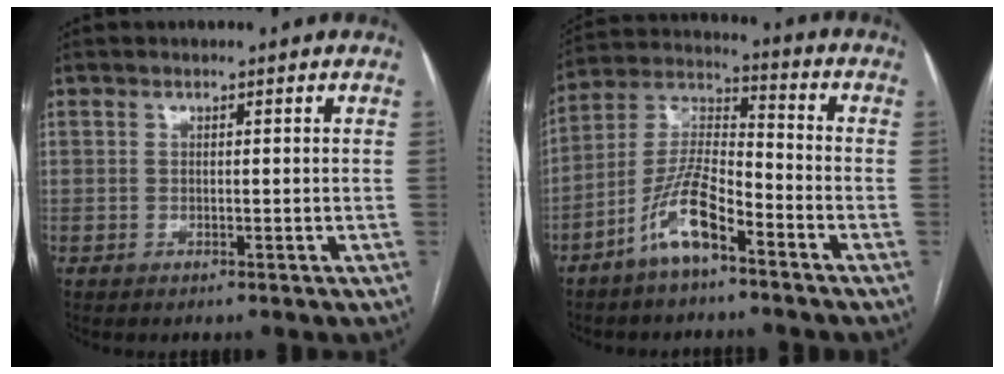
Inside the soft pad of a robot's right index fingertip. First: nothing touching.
{"total": 10.1, "force": [-6.1, 2.5, 7.6], "torque": [-0.166, 0.005, -0.120]}